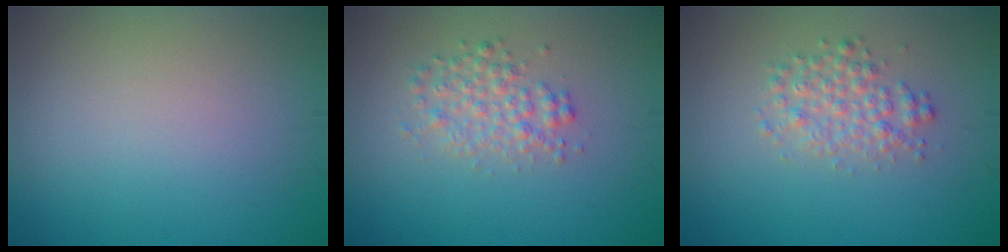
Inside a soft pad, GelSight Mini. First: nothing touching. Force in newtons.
{"total": 2.5, "press": 2.5, "slide": 0.1}
{"total": 2.5, "press": 2.5, "slide": 0.1}